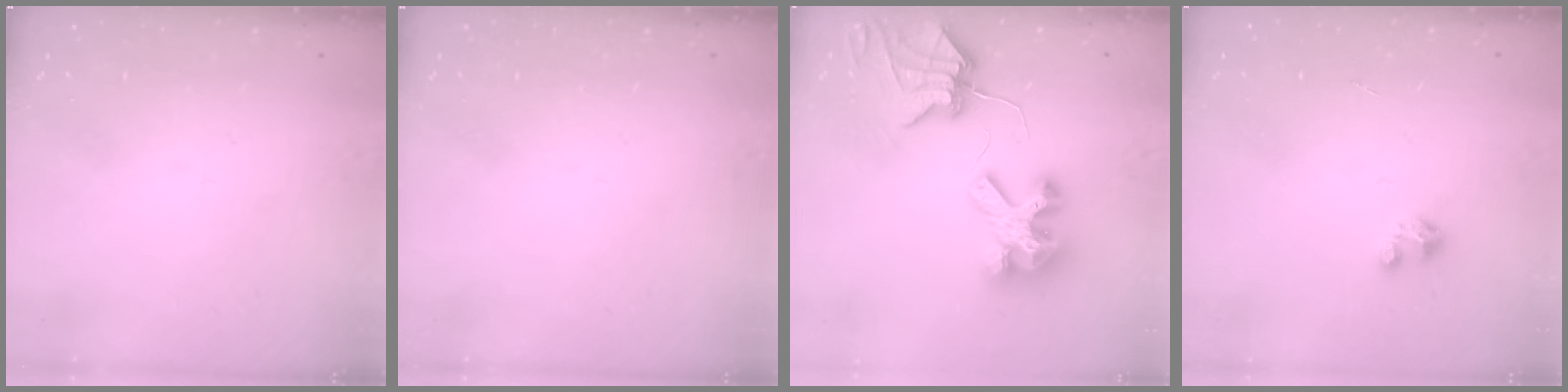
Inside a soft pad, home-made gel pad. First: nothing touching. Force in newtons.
{"total": 0.0}
{"total": 8.5, "press": 8.5, "slide": 0.9}
{"total": 1.8, "press": 1.8, "slide": 0.1}